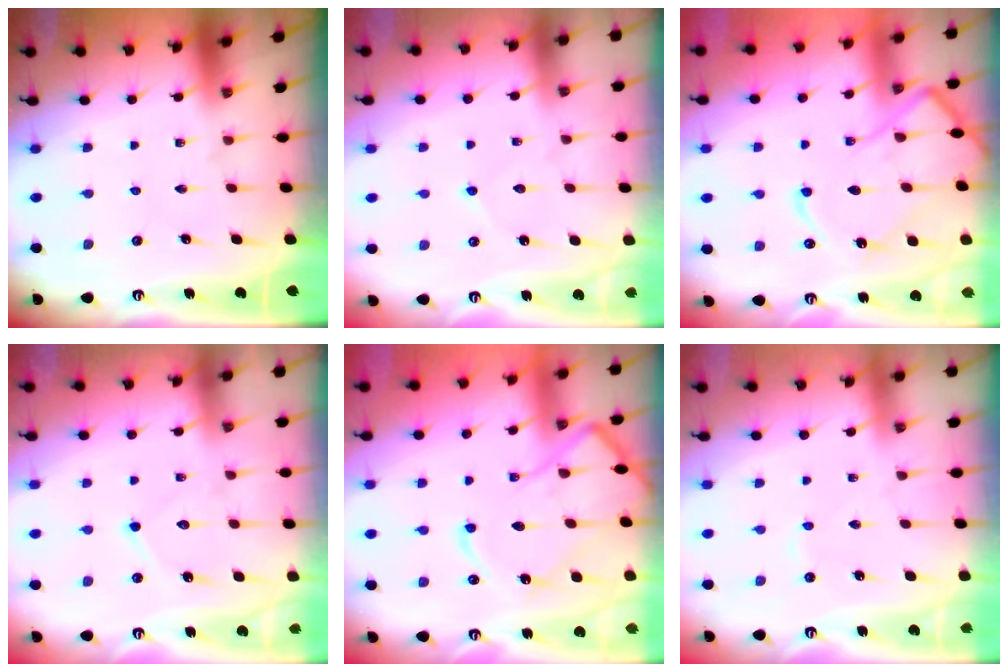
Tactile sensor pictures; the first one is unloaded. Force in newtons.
{"total": 3.6, "press": 3.6, "slide": 0.4}
{"total": 13.0, "press": 12.9, "slide": 1.0}
{"total": 8.4, "press": 8.4, "slide": 0.7}
{"total": 13.0, "press": 12.9, "slide": 1.0}
{"total": 2.7, "press": 2.7, "slide": 0.4}